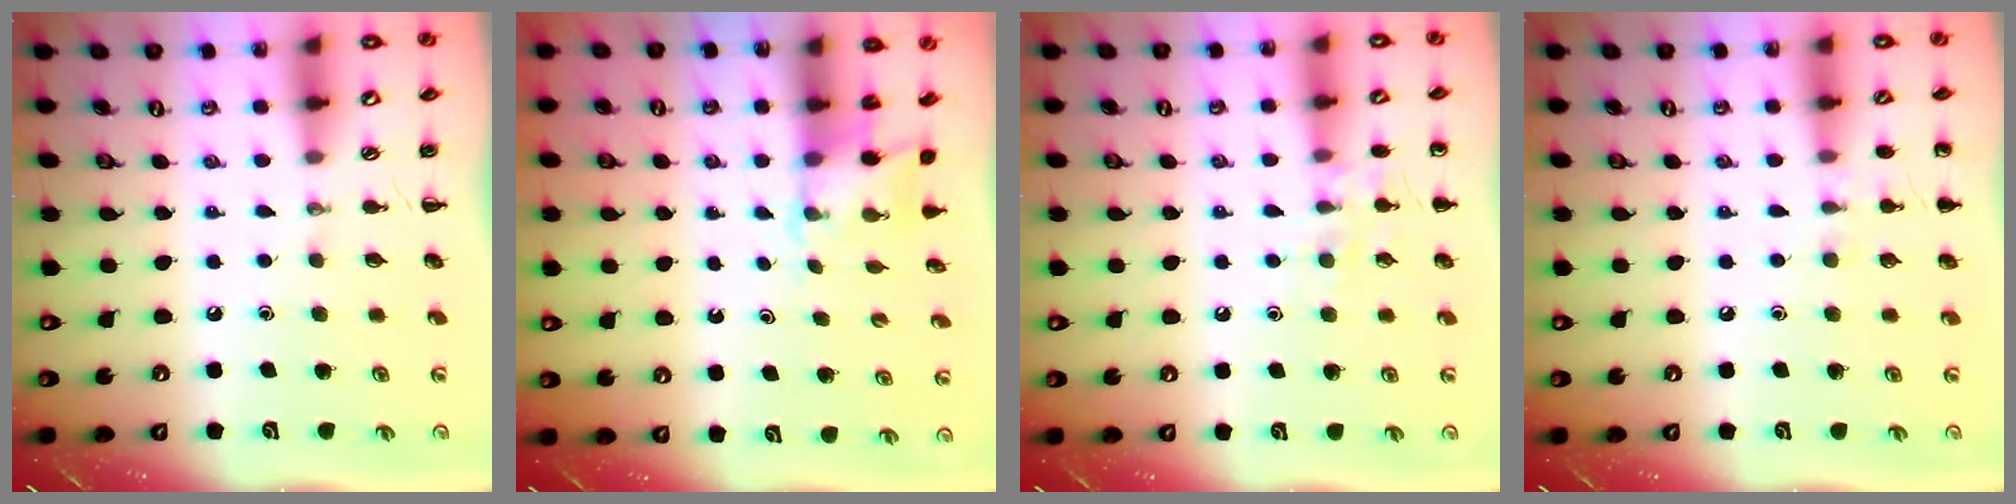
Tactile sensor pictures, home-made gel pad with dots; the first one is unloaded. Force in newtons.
{"total": 2.6, "press": 2.5, "slide": 0.6}
{"total": 7.7, "press": 7.5, "slide": 1.4}
{"total": 5.9, "press": 5.6, "slide": 1.8}